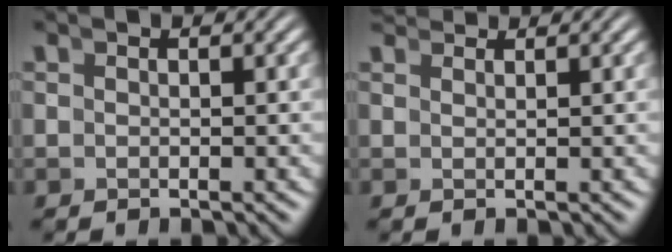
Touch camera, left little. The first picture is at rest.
{"total": 2.3, "force": [2.3, -0.2, 0.2], "torque": [0.010, 0.014, 0.036]}